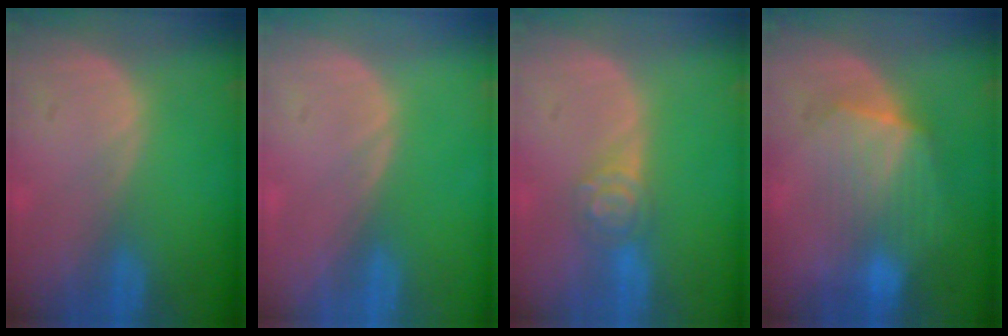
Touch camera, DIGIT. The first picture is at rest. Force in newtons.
{"total": 0.0}
{"total": 4.1, "press": 4.0, "slide": 0.8}
{"total": 6.9, "press": 6.9, "slide": 1.1}